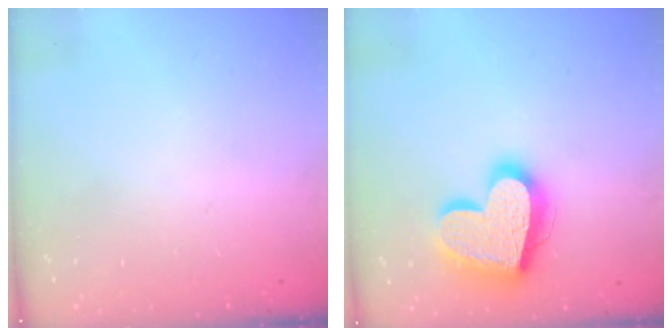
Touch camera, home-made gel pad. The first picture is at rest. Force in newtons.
{"total": 20.5, "press": 20.4, "slide": 1.7}